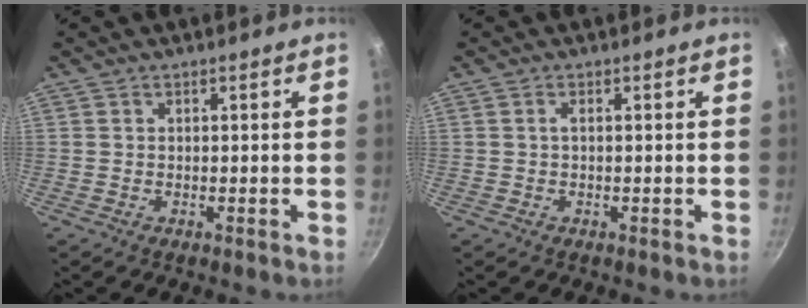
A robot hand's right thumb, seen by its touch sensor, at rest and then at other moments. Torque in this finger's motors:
{"motor_torque": [0.26, -0.27, 0.11, 0.19, 0.01]}